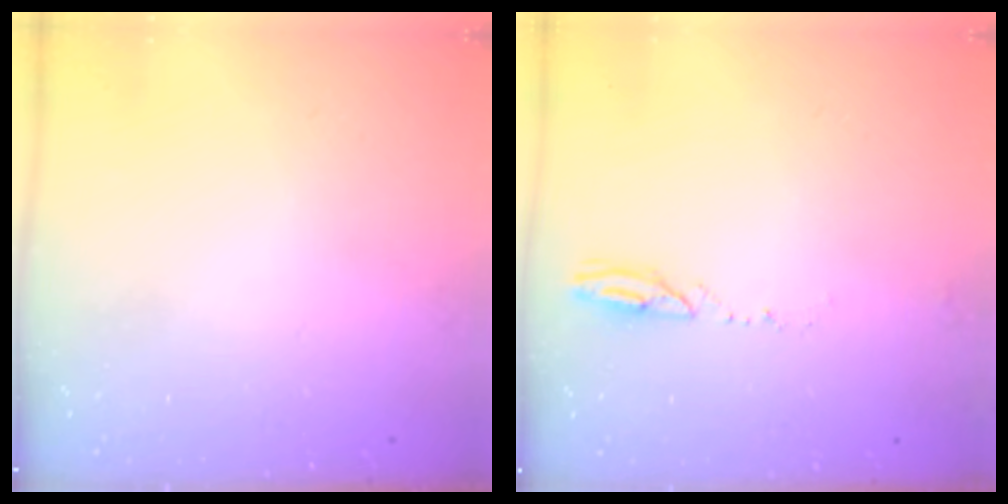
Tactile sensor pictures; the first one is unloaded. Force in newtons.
{"total": 4.7, "press": 4.7, "slide": 0.5}